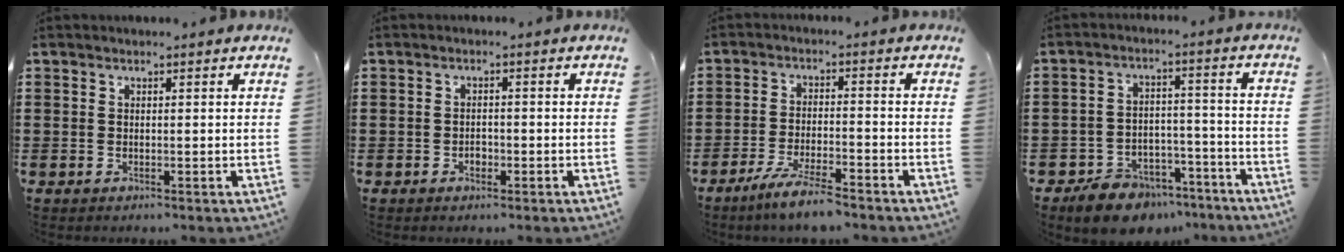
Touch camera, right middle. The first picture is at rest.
{"total": 1.3, "force": [-0.7, 0.8, 0.7], "torque": [-0.018, -0.002, -0.014]}
{"total": 6.0, "force": [-5.1, 0.2, 3.2], "torque": [-0.071, -0.012, -0.097]}
{"total": 7.6, "force": [-7.0, 2.5, 1.4], "torque": [-0.024, 0.032, -0.134]}